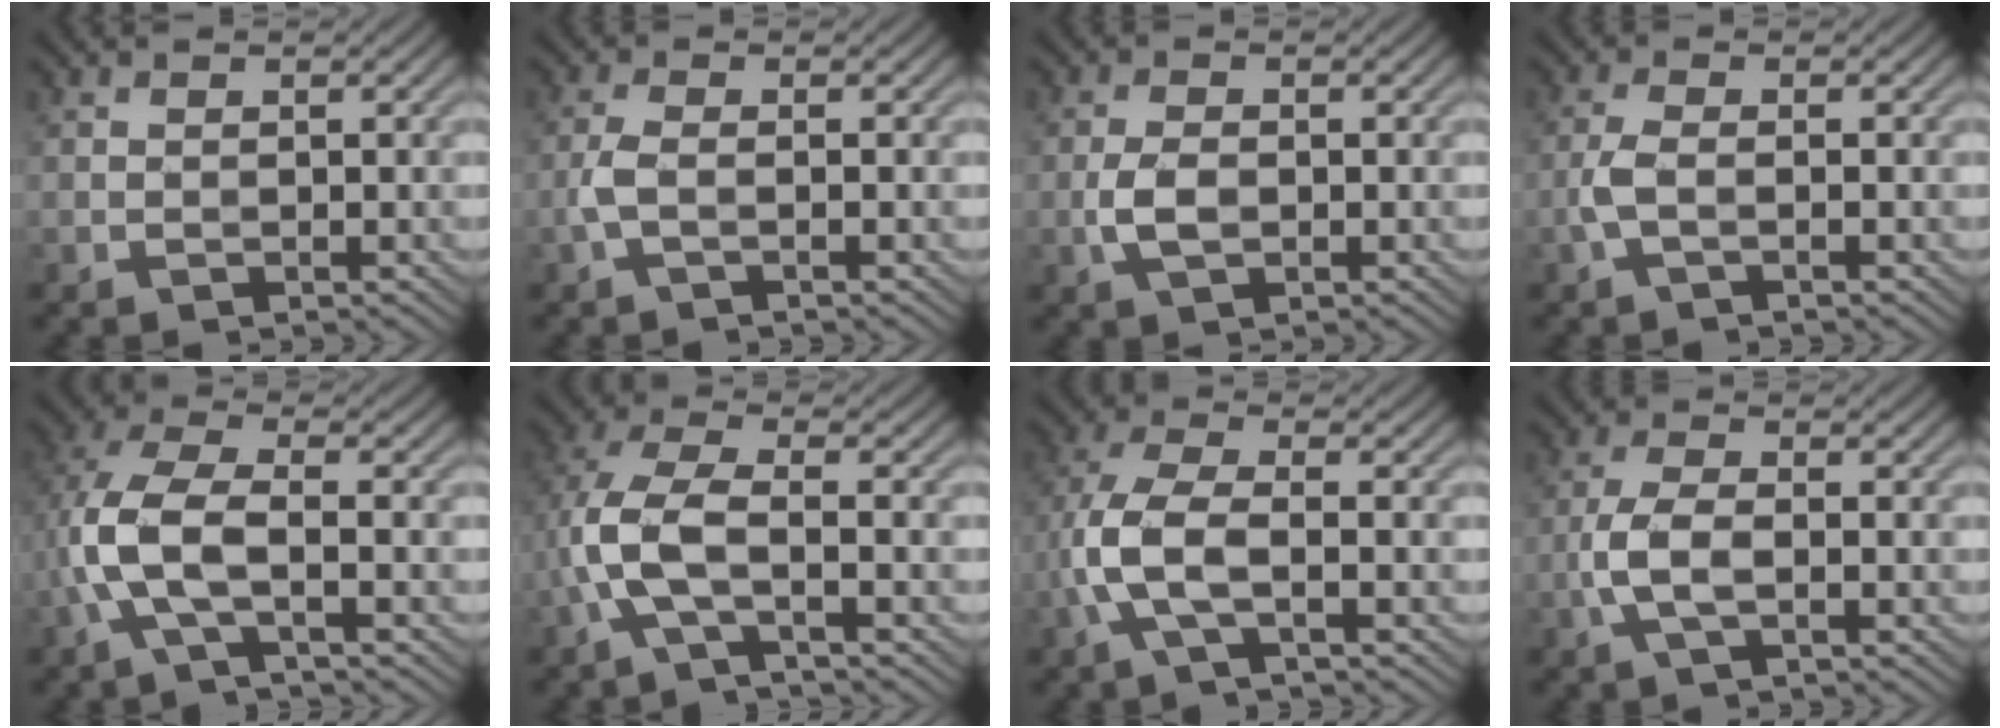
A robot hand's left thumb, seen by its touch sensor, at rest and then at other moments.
{"total": 2.3, "force": [-0.8, 0.6, 2.0], "torque": [-0.051, 0.005, -0.024]}
{"total": 3.1, "force": [-0.7, 1.7, 2.5], "torque": [-0.056, 0.000, -0.015]}
{"total": 2.6, "force": [-0.9, 0.8, 2.3], "torque": [-0.059, 0.004, -0.026]}
{"total": 7.9, "force": [-1.8, 3.0, 7.1], "torque": [-0.173, 0.014, -0.047]}
{"total": 7.2, "force": [-2.1, 2.5, 6.4], "torque": [-0.158, 0.011, -0.056]}
{"total": 7.0, "force": [-1.9, 2.4, 6.3], "torque": [-0.153, 0.010, -0.048]}
{"total": 4.2, "force": [-1.2, 1.5, 3.7], "torque": [-0.090, 0.003, -0.032]}